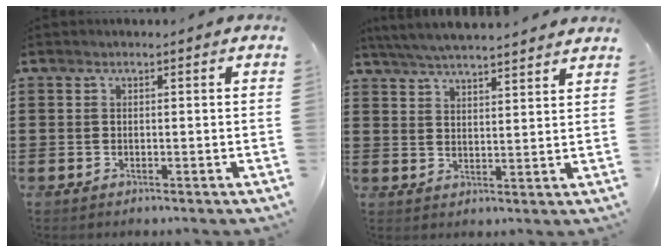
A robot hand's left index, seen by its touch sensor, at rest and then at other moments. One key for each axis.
{"total": 5.0, "fx": 4.8, "fy": -0.3, "fz": 1.3, "tx": -0.041, "ty": -0.021, "tz": 0.086}